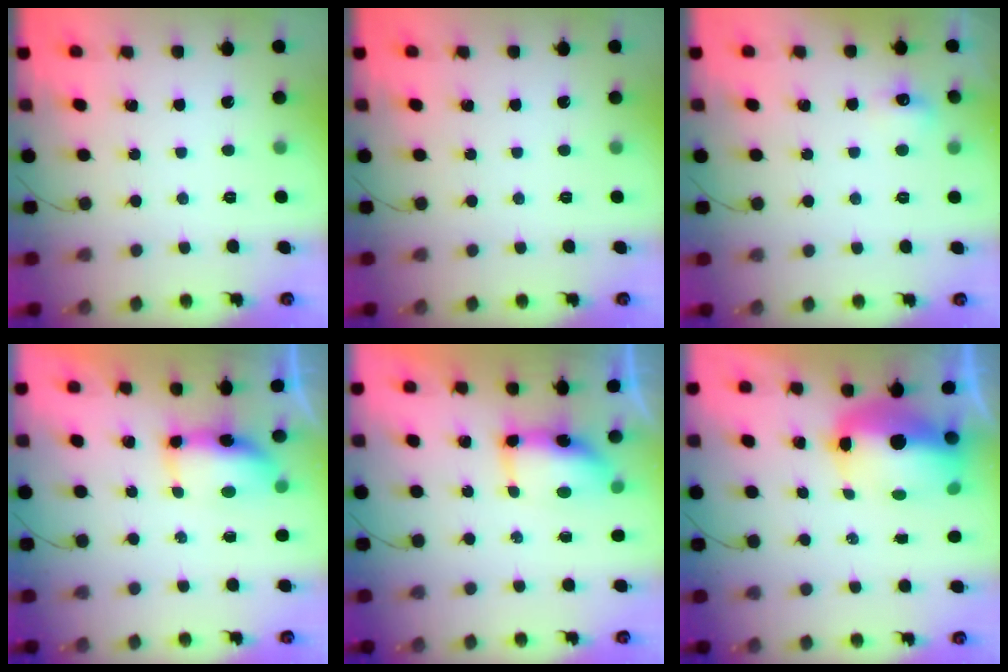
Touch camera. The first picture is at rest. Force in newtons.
{"total": 0.0}
{"total": 5.6, "press": 5.4, "slide": 1.6}
{"total": 7.4, "press": 7.0, "slide": 2.3}
{"total": 7.1, "press": 7.1, "slide": 0.5}
{"total": 13.6, "press": 13.4, "slide": 2.8}